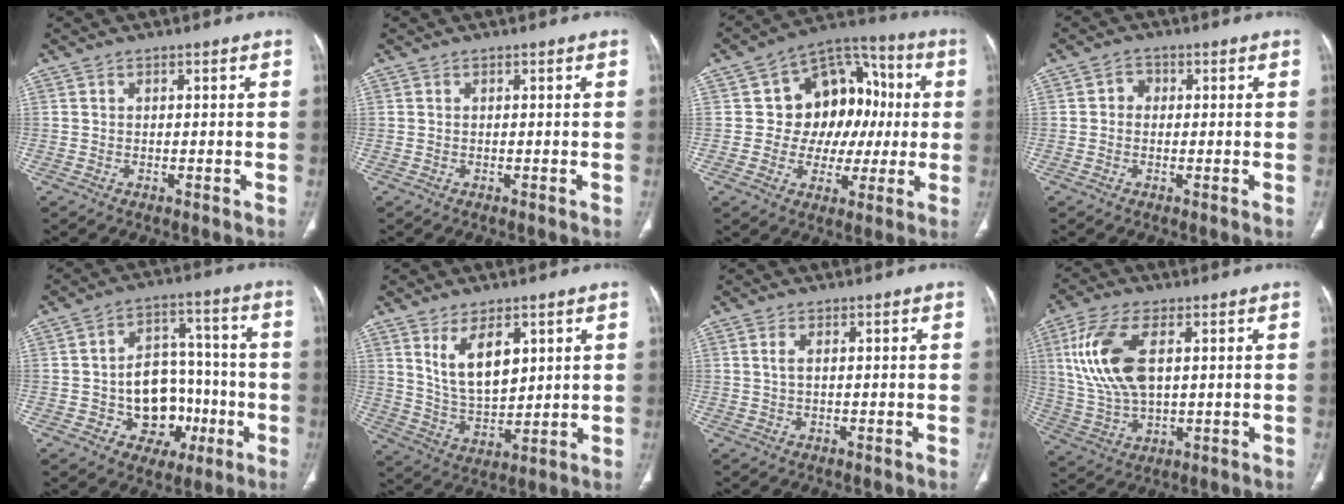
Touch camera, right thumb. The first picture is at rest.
{"total": 0.0}
{"total": 15.8, "force": [1.3, 12.6, 9.5], "torque": [-0.064, 0.031, 0.021]}
{"total": 2.1, "force": [0.0, 1.9, 1.0], "torque": [-0.004, 0.007, -0.005]}
{"total": 13.9, "force": [-3.5, 10.5, 8.3], "torque": [-0.070, 0.043, -0.042]}
{"total": 10.4, "force": [4.6, 5.4, 7.6], "torque": [-0.115, -0.032, 0.099]}
{"total": 1.5, "force": [0.5, 0.5, 1.3], "torque": [-0.035, 0.004, 0.014]}
{"total": 14.3, "force": [3.5, 7.3, 11.8], "torque": [-0.256, -0.007, 0.075]}